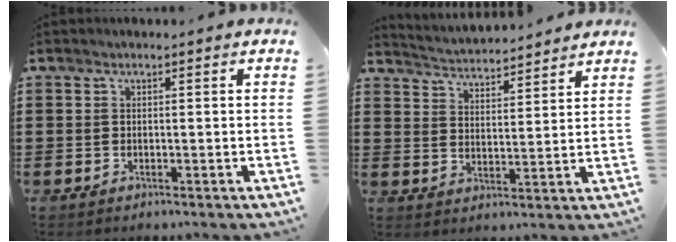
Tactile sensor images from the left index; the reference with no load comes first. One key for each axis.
{"total": 3.4, "fx": 3.4, "fy": -0.1, "fz": -0.2, "tx": -0.016, "ty": -0.025, "tz": 0.055}